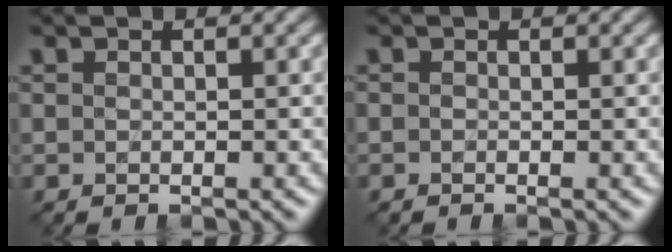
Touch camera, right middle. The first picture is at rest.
{"total": 0.0}